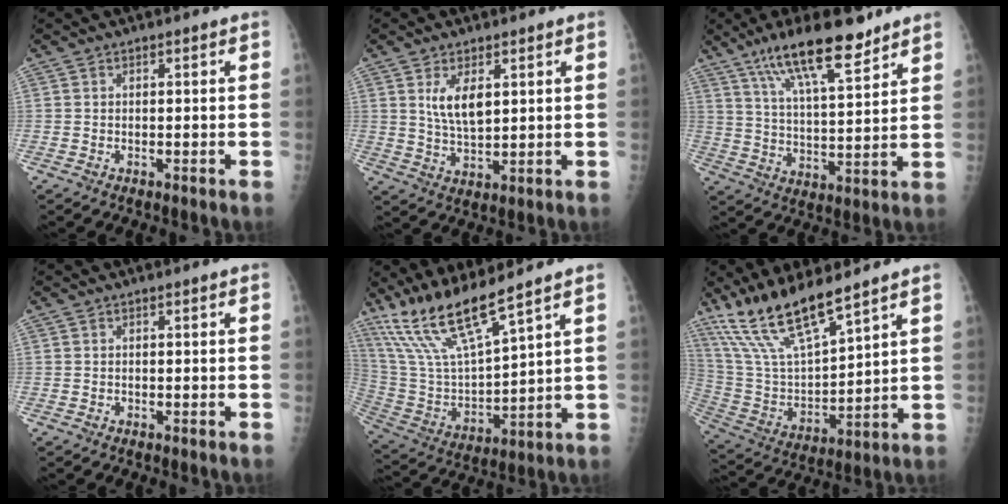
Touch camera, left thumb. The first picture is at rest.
{"total": 6.3, "force": [2.3, 2.9, 5.0], "torque": [-0.085, -0.018, 0.054]}
{"total": 15.0, "force": [10.4, 3.7, 10.2], "torque": [-0.161, -0.049, 0.187]}
{"total": 0.0}
{"total": 14.5, "force": [11.5, 1.5, 8.8], "torque": [-0.175, -0.059, 0.244]}
{"total": 15.8, "force": [12.3, 3.3, 9.3], "torque": [-0.171, -0.060, 0.255]}